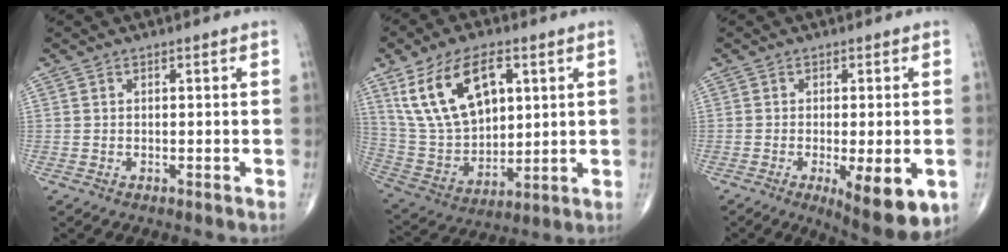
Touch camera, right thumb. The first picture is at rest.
{"total": 18.0, "force": [7.4, 10.1, 12.9], "torque": [-0.218, -0.021, 0.156]}
{"total": 10.7, "force": [-3.4, 3.3, 9.6], "torque": [-0.126, -0.016, -0.041]}